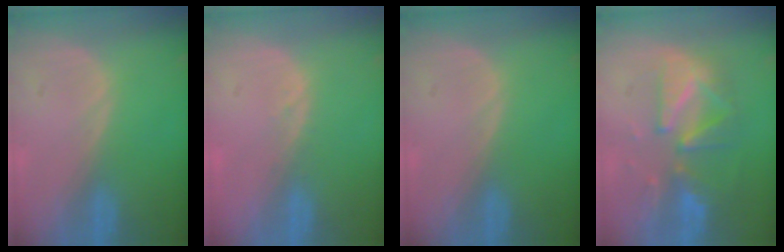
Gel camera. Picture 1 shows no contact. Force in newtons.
{"total": 1.0, "press": 0.9, "slide": 0.3}
{"total": 0.0}
{"total": 9.8, "press": 8.6, "slide": 4.7}